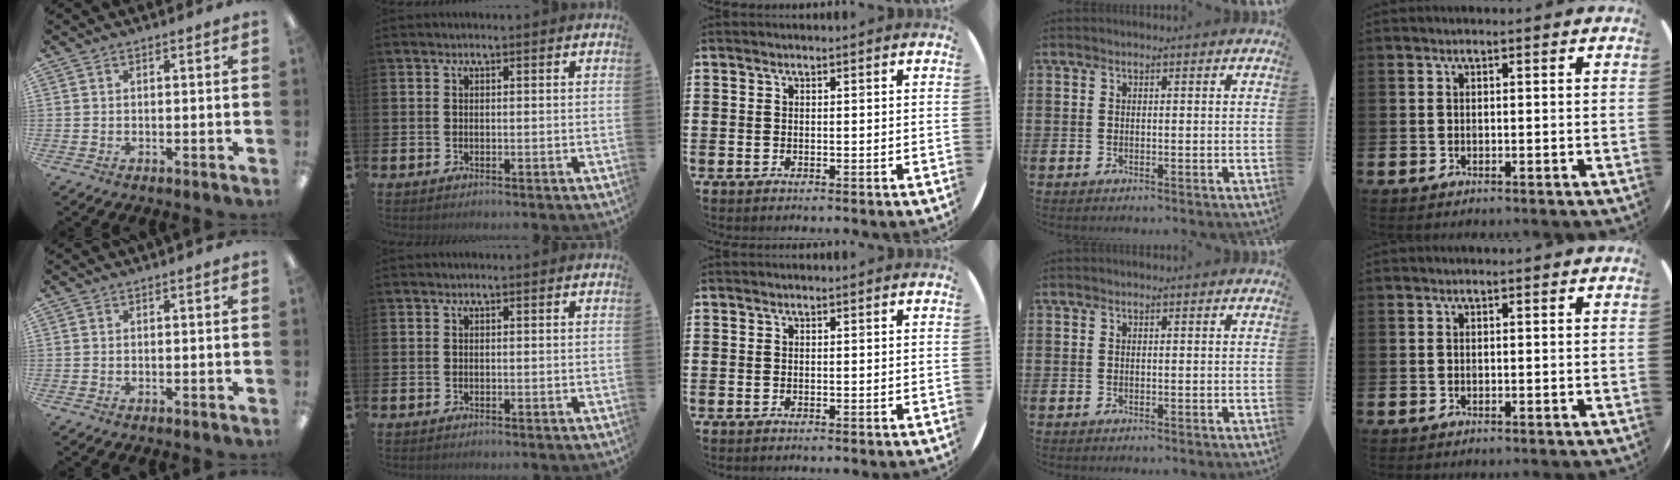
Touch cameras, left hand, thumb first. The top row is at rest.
{}